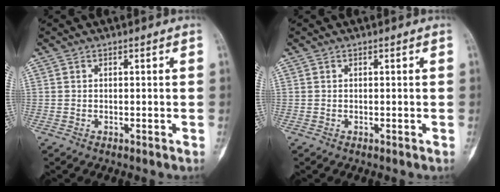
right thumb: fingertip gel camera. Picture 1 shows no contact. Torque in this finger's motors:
{"motor_torque": [0.03, 0.07, 0.10, -0.07, 0.00]}